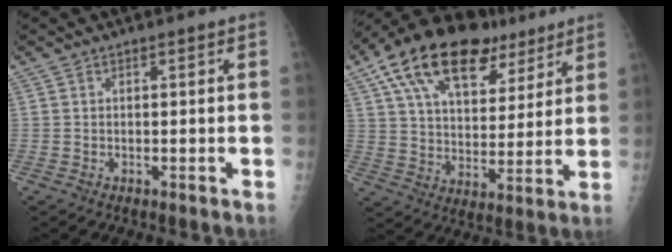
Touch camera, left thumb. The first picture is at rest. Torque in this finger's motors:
{"motor_torque": [0.58, 0.52, 1.64, -1.13, 0.26]}